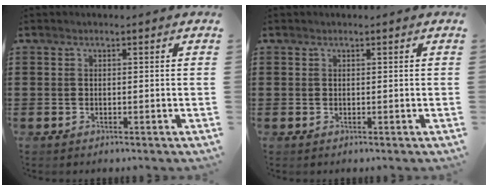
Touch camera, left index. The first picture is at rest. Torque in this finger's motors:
{"motor_torque": [-0.27, 0.06, -0.02, -0.01]}